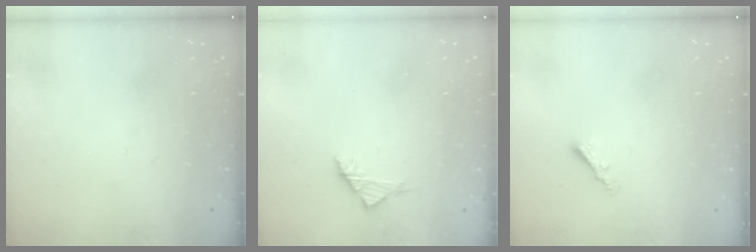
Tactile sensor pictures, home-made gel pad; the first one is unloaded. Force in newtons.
{"total": 2.8, "press": 2.6, "slide": 0.8}
{"total": 2.2, "press": 2.2, "slide": 0.4}